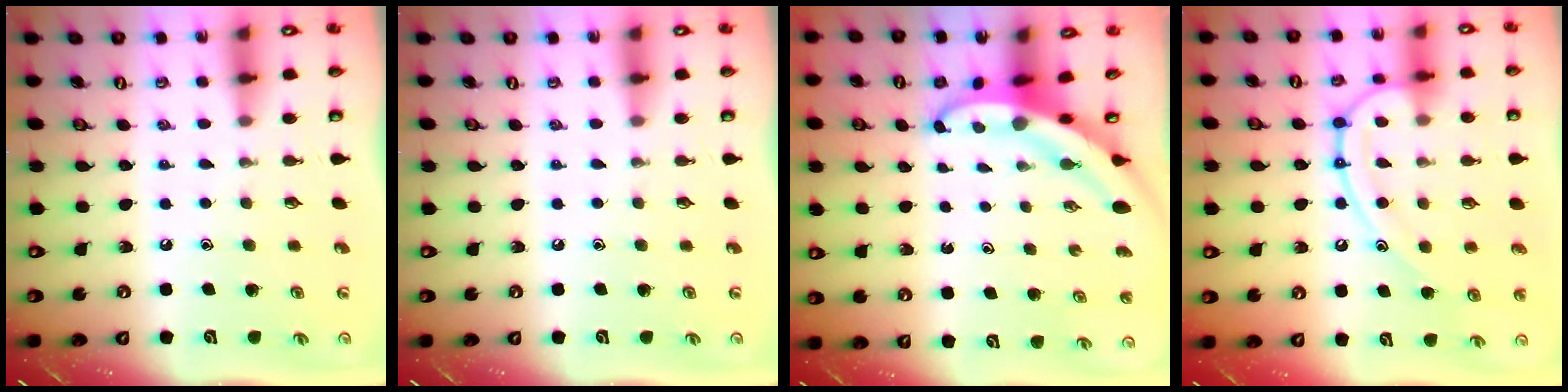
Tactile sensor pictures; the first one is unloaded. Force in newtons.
{"total": 0.0}
{"total": 4.9, "press": 4.9, "slide": 0.4}
{"total": 14.2, "press": 14.1, "slide": 1.5}